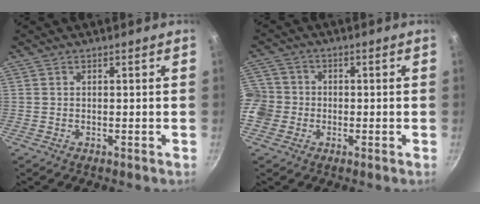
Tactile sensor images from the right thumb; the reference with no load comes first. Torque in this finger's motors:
{"motor_torque": [0.89, 1.18, 0.66, -0.01, 0.15]}